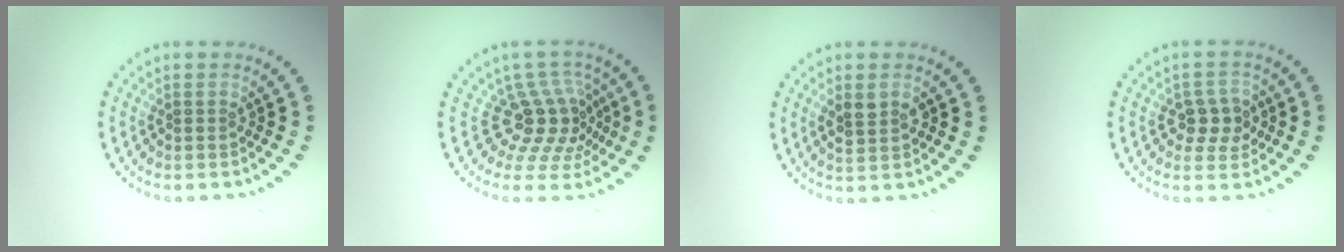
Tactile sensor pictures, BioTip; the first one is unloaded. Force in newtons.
{"total": 4.5, "press": 3.3, "slide": 3.1}
{"total": 2.2, "press": 2.1, "slide": 0.2}
{"total": 2.7, "press": 2.6, "slide": 0.7}